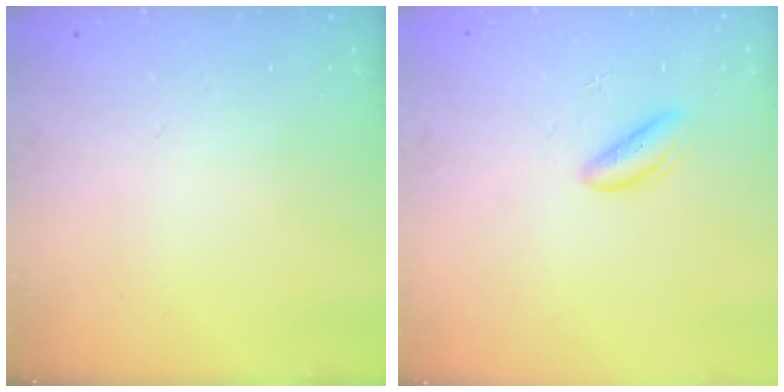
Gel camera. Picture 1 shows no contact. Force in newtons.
{"total": 1.9, "press": 1.9, "slide": 0.4}